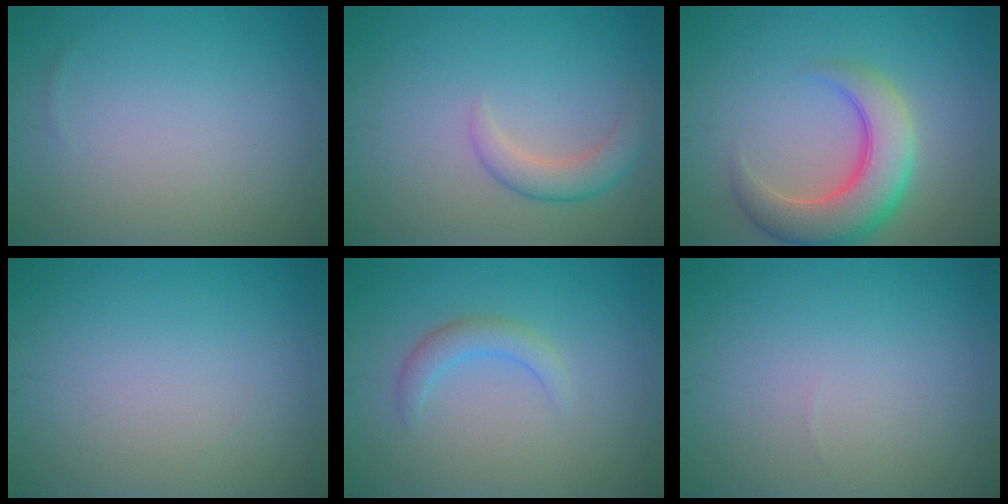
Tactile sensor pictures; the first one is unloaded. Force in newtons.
{"total": 2.6, "press": 2.6, "slide": 0.1}
{"total": 7.0, "press": 7.0, "slide": 0.5}
{"total": 0.0}
{"total": 2.1, "press": 2.0, "slide": 0.3}
{"total": 0.0}